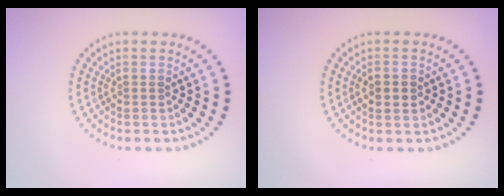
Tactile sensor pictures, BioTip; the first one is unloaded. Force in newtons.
{"total": 2.1, "press": 2.1, "slide": 0.1}